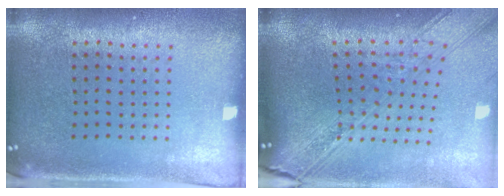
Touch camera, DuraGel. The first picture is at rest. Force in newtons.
{"total": 3.5, "press": 2.6, "slide": 2.3}